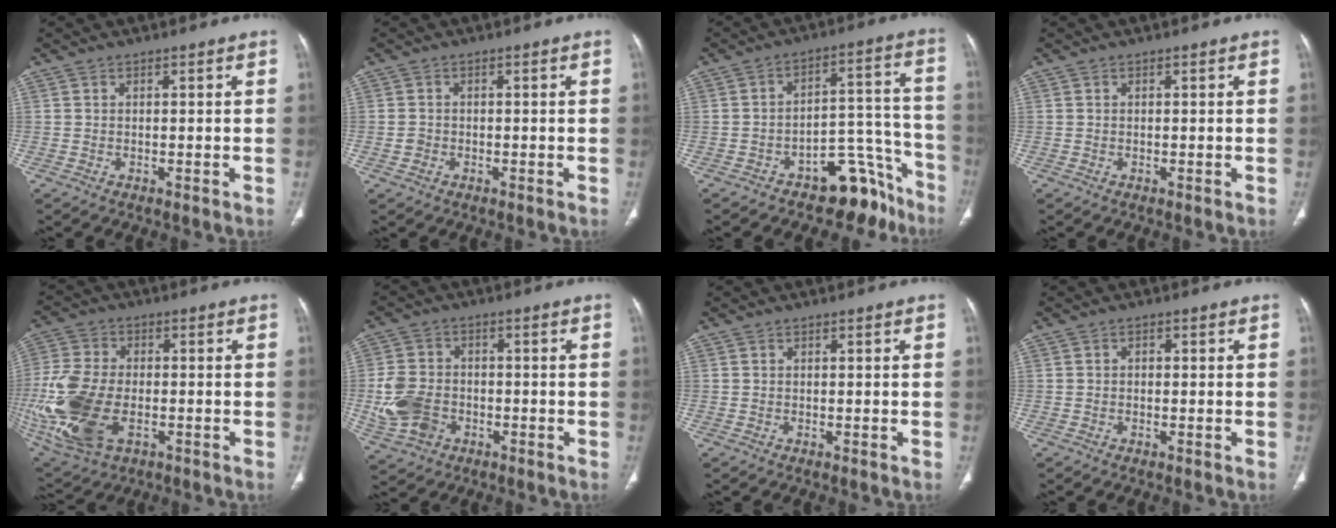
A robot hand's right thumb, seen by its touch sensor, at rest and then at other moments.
{"total": 1.6, "force": [-0.5, 1.4, 0.8], "torque": [-0.013, 0.005, -0.007]}
{"total": 11.9, "force": [-8.6, 6.2, 5.3], "torque": [-0.017, 0.119, -0.125]}
{"total": 0.0}
{"total": 18.4, "force": [-4.1, 10.7, 14.4], "torque": [-0.335, -0.006, -0.067]}
{"total": 9.4, "force": [-2.5, 7.3, 5.3], "torque": [-0.104, 0.011, -0.043]}
{"total": 0.0}
{"total": 0.8, "force": [0.0, 0.6, 0.5], "torque": [-0.006, 0.005, -0.003]}